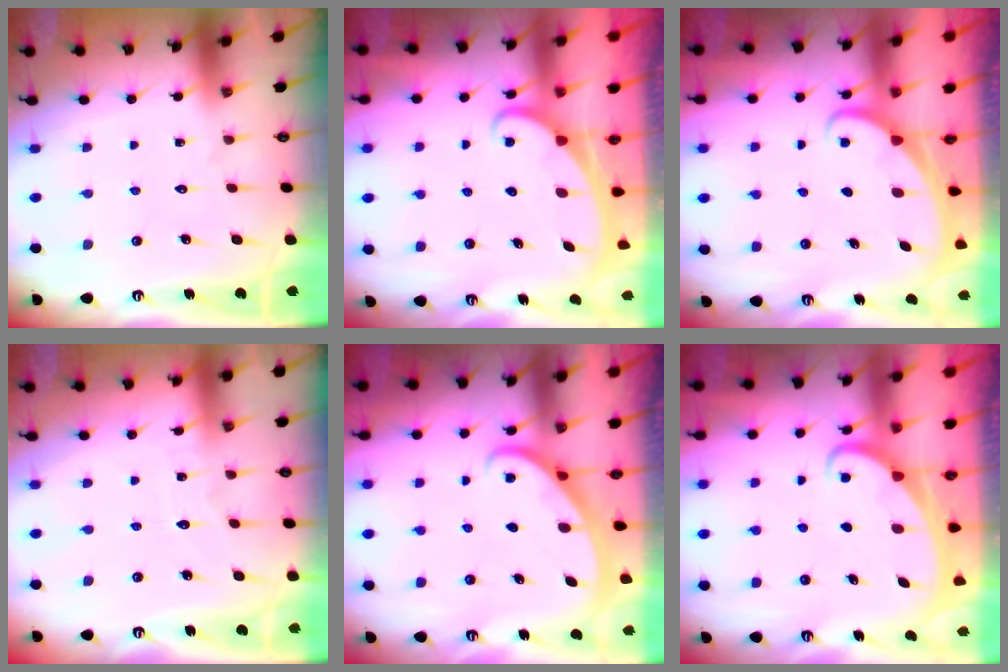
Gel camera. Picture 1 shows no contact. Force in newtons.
{"total": 1.9, "press": 1.9, "slide": 0.1}
{"total": 1.3, "press": 1.3, "slide": 0.0}
{"total": 2.2, "press": 2.1, "slide": 0.3}
{"total": 2.8, "press": 2.8, "slide": 0.1}
{"total": 2.4, "press": 2.4, "slide": 0.3}